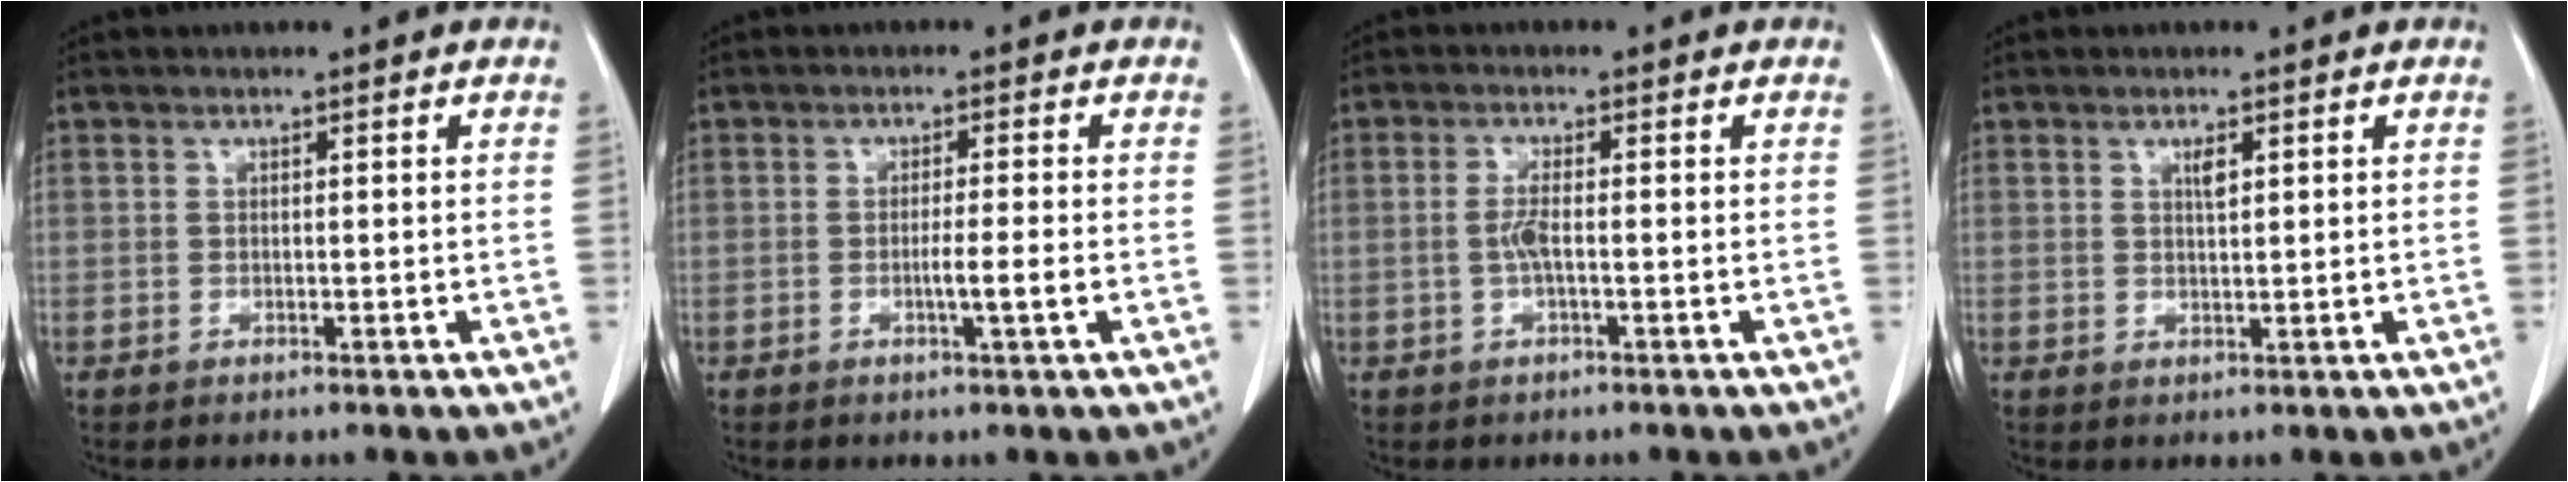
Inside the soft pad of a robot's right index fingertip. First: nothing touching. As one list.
[{"total": 3.2, "force": [-1.0, -0.5, 3.0], "torque": [-0.052, -0.005, -0.017]}, {"total": 2.5, "force": [-0.4, 0.2, 2.4], "torque": [-0.055, 0.000, -0.010]}, {"total": 1.6, "force": [0.7, 0.3, 1.3], "torque": [-0.025, -0.002, 0.013]}]